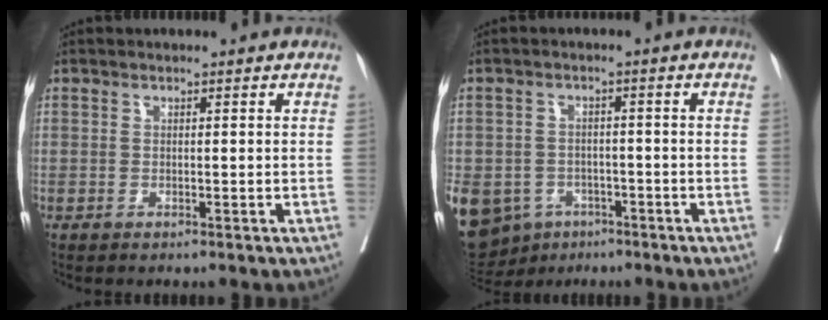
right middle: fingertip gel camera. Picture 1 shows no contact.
{"total": 16.3, "force": [-7.7, 12.9, 6.3], "torque": [-0.190, -0.002, -0.102]}